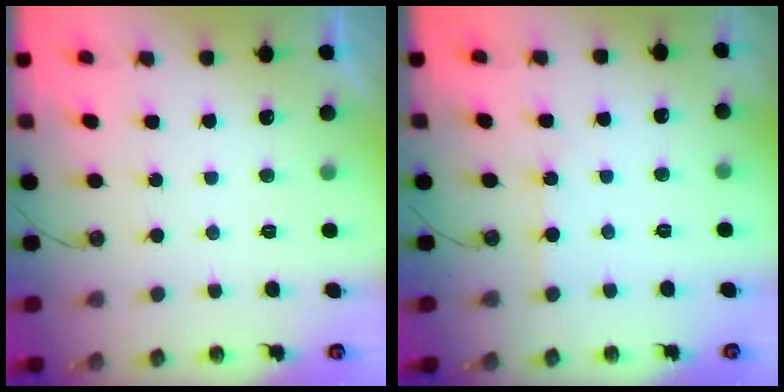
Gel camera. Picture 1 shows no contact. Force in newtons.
{"total": 2.3, "press": 2.3, "slide": 0.3}